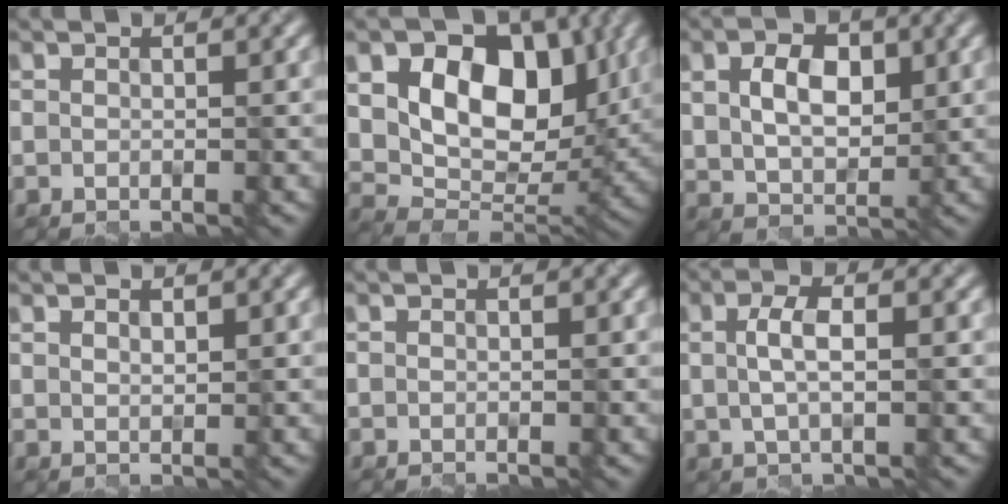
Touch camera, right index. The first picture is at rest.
{"total": 12.0, "force": [3.8, 8.0, 8.2], "torque": [-0.122, -0.004, 0.066]}
{"total": 4.8, "force": [1.6, 3.2, 3.2], "torque": [-0.063, 0.000, 0.028]}
{"total": 0.9, "force": [0.9, 0.2, 0.2], "torque": [-0.004, -0.001, 0.016]}
{"total": 0.0}
{"total": 2.7, "force": [0.7, 1.0, 2.4], "torque": [-0.050, 0.004, 0.012]}